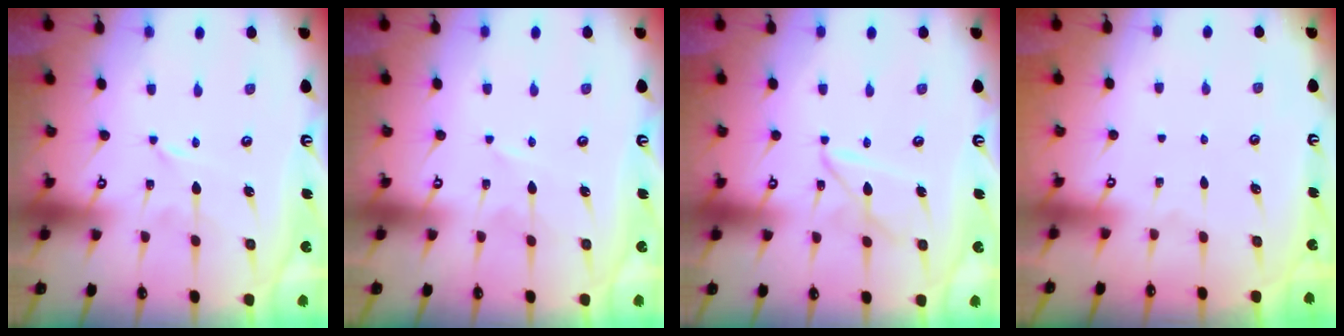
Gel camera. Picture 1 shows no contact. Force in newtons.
{"total": 1.7, "press": 1.7, "slide": 0.3}
{"total": 5.8, "press": 5.7, "slide": 0.5}
{"total": 0.0}